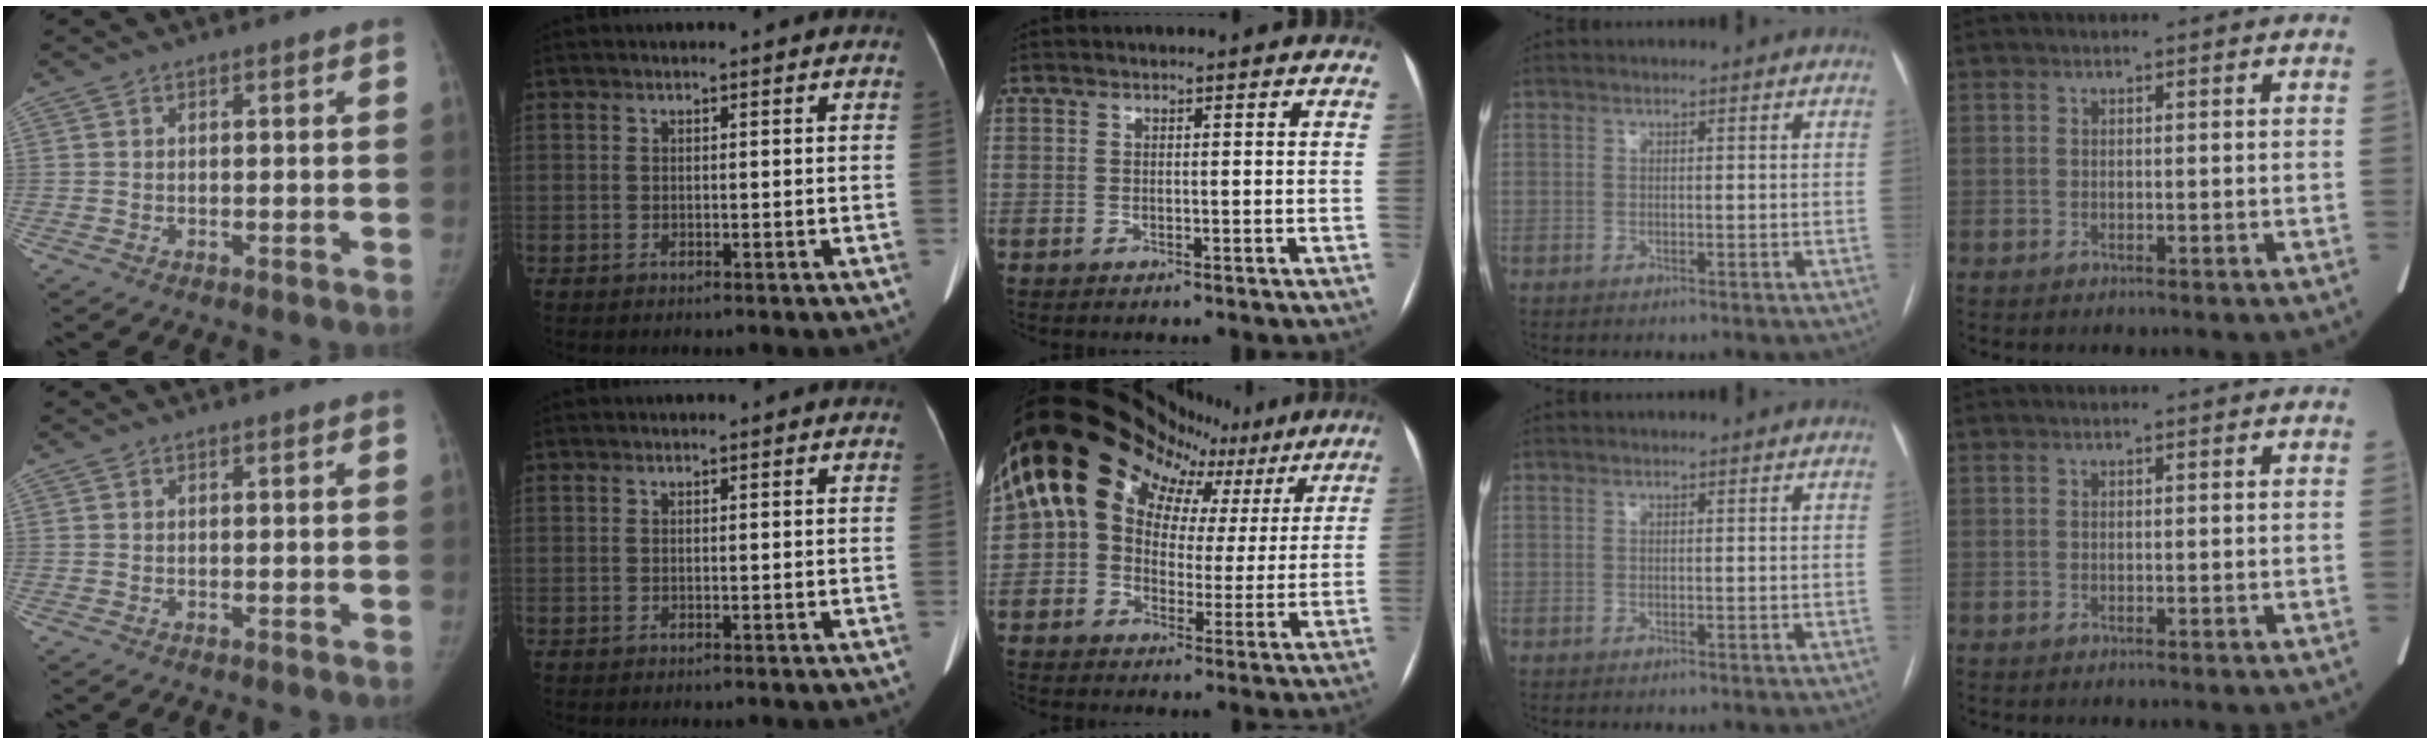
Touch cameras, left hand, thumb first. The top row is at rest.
{"middle": {"total": 20.5, "force": [11.4, 13.7, 10.1], "torque": [-0.170, 0.085, 0.154]}}